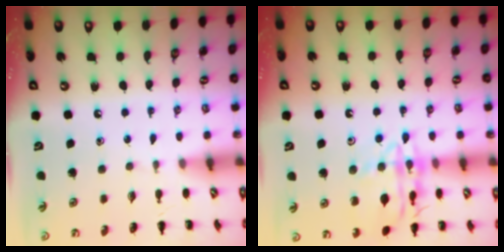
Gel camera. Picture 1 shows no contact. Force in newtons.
{"total": 14.8, "press": 14.8, "slide": 0.9}